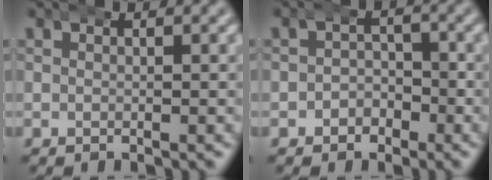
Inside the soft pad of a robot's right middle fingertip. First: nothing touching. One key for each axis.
{"total": 2.5, "fx": -1.2, "fy": 2.1, "fz": 0.6, "tx": -0.005, "ty": -0.003, "tz": -0.025}